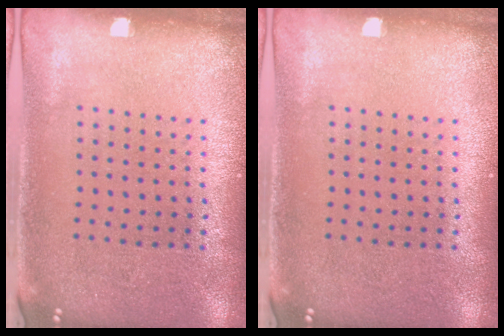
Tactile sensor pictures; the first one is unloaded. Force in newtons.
{"total": 0.0}